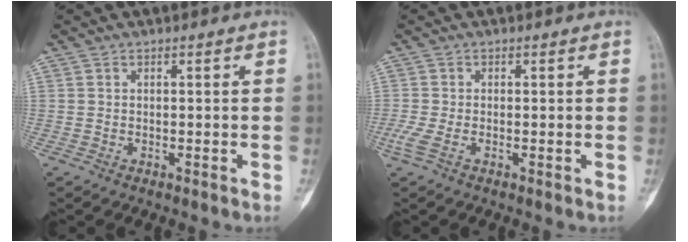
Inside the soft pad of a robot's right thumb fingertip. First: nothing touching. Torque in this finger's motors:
{"motor_torque": [0.28, 0.01, 0.58, 0.00, 0.11]}